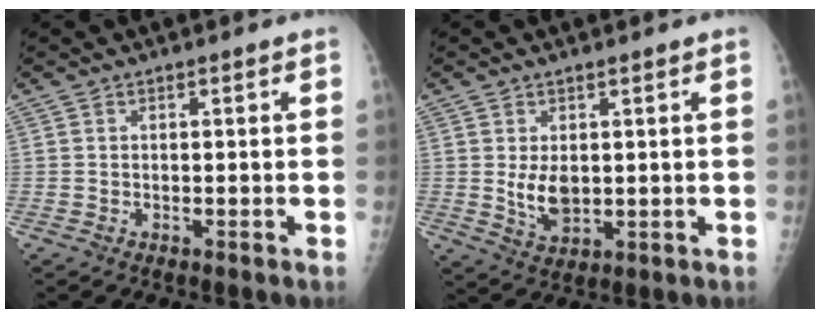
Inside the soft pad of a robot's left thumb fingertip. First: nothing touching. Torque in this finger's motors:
{"motor_torque": [0.59, 0.70, 0.27, -0.10, 0.01]}